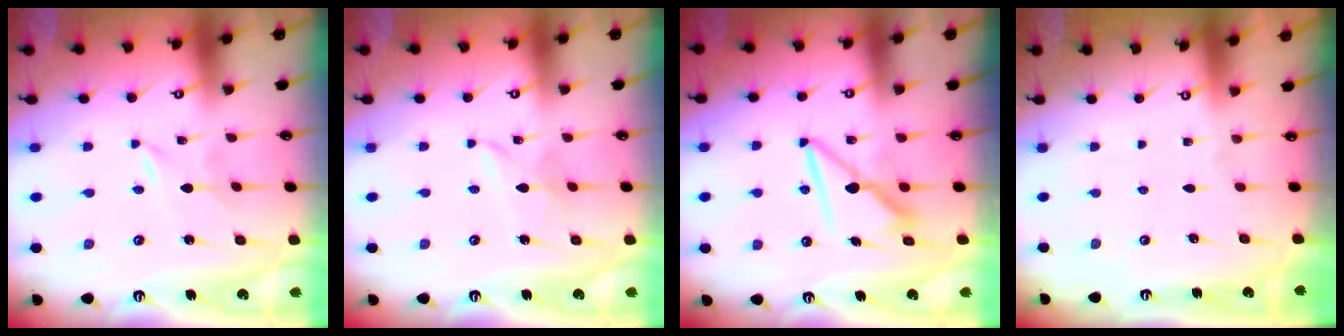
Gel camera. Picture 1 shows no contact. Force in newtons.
{"total": 3.2, "press": 3.2, "slide": 0.3}
{"total": 8.2, "press": 8.2, "slide": 0.3}
{"total": 0.0}